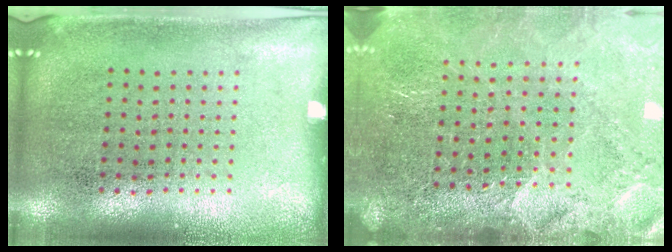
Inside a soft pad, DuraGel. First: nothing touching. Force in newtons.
{"total": 3.3, "press": 3.0, "slide": 1.3}